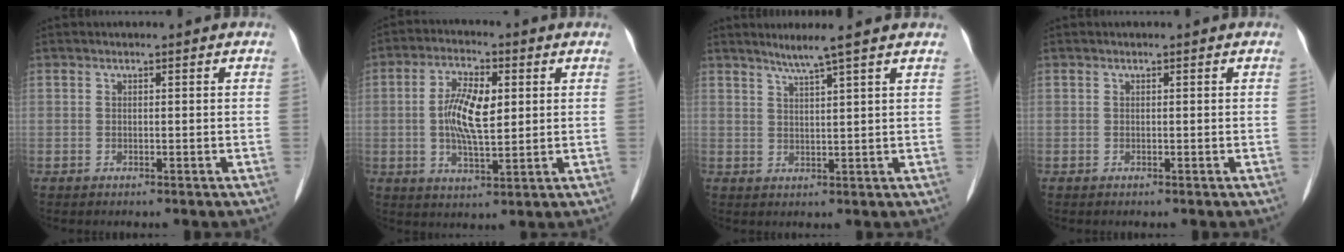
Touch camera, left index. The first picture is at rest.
{"total": 8.5, "force": [1.0, 3.0, 7.9], "torque": [-0.158, 0.005, 0.017]}
{"total": 4.6, "force": [3.6, -0.9, 2.7], "torque": [-0.045, 0.006, 0.063]}
{"total": 0.0}